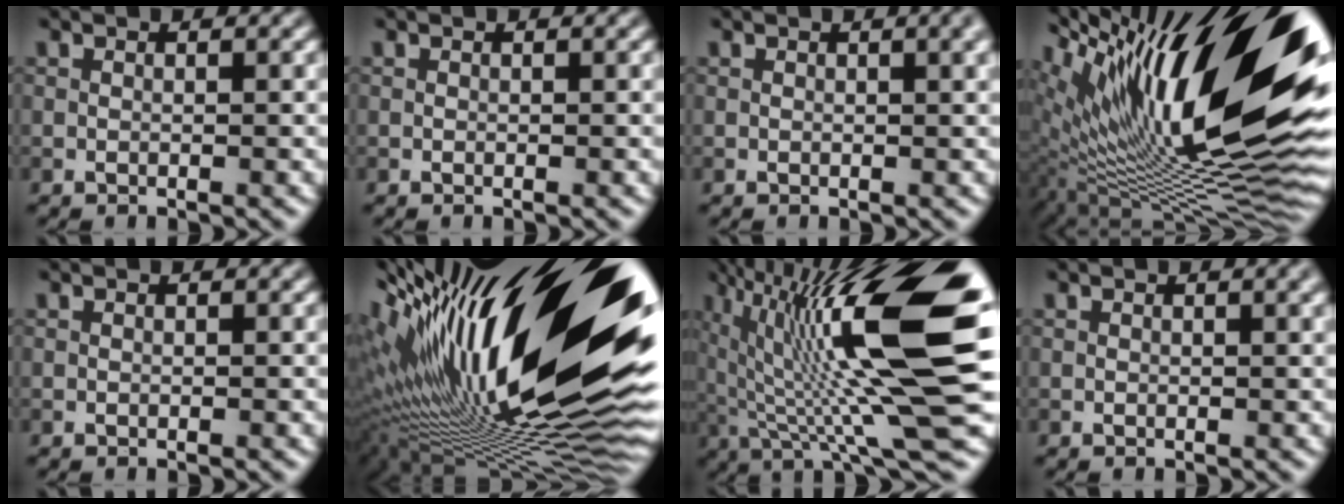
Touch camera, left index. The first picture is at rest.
{"total": 0.0}
{"total": 3.0, "force": [1.3, 1.2, 2.5], "torque": [-0.015, 0.013, 0.006]}
{"total": 19.3, "force": [7.4, 5.7, 17.0], "torque": [-0.259, 0.035, 0.126]}
{"total": 0.0}
{"total": 21.1, "force": [4.8, 8.1, 18.9], "torque": [-0.341, 0.013, 0.074]}
{"total": 15.7, "force": [3.3, 3.0, 15.1], "torque": [-0.260, 0.005, 0.068]}
{"total": 1.4, "force": [0.7, 0.4, 1.1], "torque": [-0.013, 0.003, 0.006]}